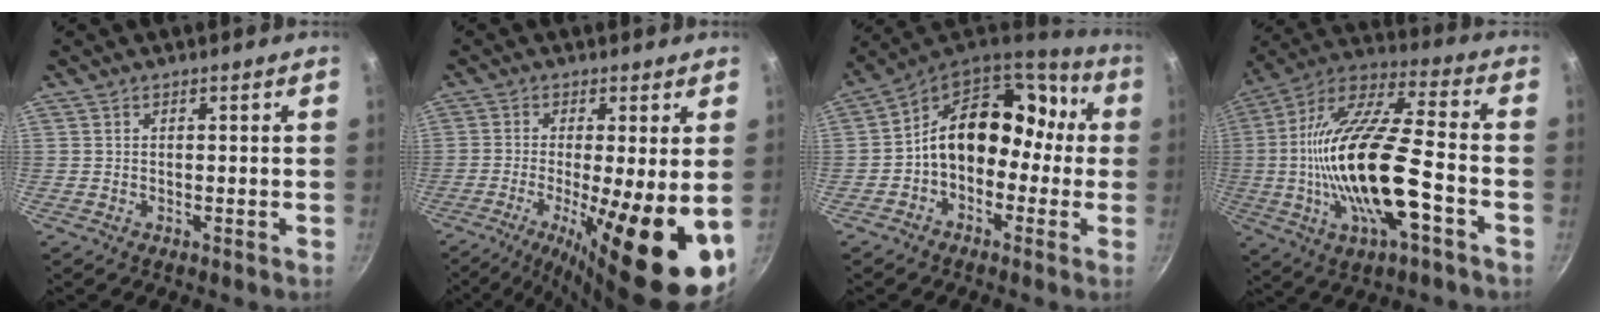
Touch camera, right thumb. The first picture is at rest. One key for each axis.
{"total": 17.9, "fx": -4.4, "fy": 4.0, "fz": 16.9, "tx": -0.259, "ty": -0.012, "tz": -0.064}
{"total": 16.8, "fx": 0.0, "fy": 12.7, "fz": 11.0, "tx": -0.116, "ty": 0.069, "tz": -0.018}
{"total": 23.7, "fx": -4.8, "fy": 7.8, "fz": 21.8, "tx": -0.416, "ty": 0.024, "tz": -0.096}